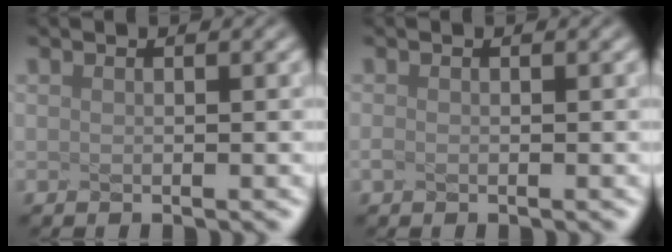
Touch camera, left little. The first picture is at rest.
{"total": 1.0, "force": [-0.8, -0.5, -0.5], "torque": [-0.010, -0.009, 0.001]}